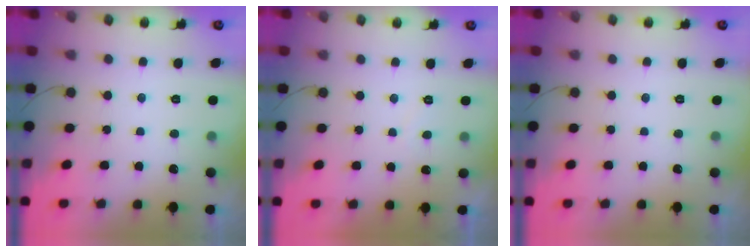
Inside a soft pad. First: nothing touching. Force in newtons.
{"total": 0.6, "press": 0.3, "slide": 0.5}
{"total": 0.0}